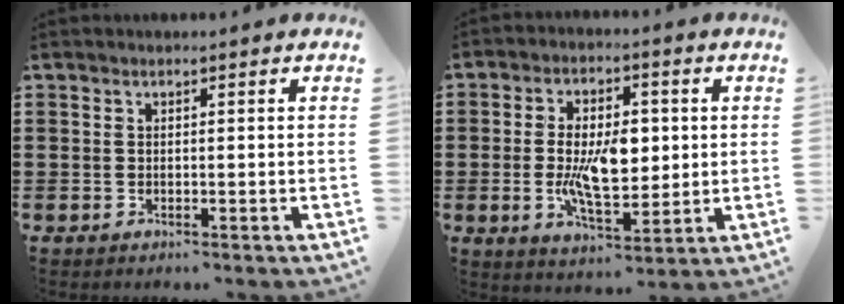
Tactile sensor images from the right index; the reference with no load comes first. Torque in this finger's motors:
{"motor_torque": [2.08, 0.06, 1.05, 0.21]}